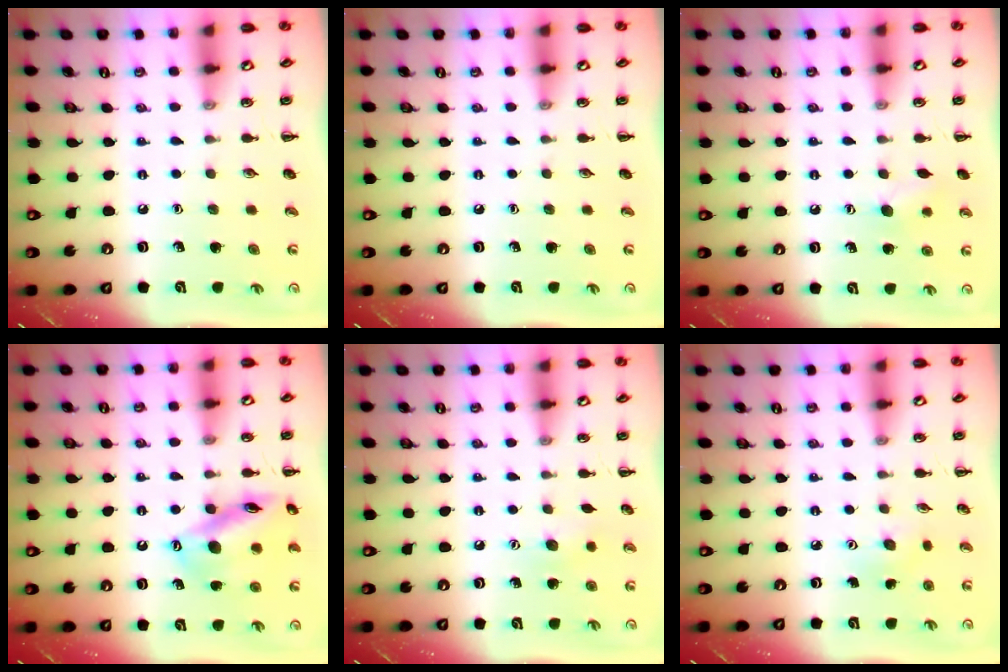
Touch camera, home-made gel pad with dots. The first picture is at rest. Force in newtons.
{"total": 0.0}
{"total": 7.6, "press": 7.4, "slide": 1.7}
{"total": 16.0, "press": 15.8, "slide": 2.4}
{"total": 6.8, "press": 6.6, "slide": 1.7}
{"total": 4.0, "press": 3.8, "slide": 1.1}